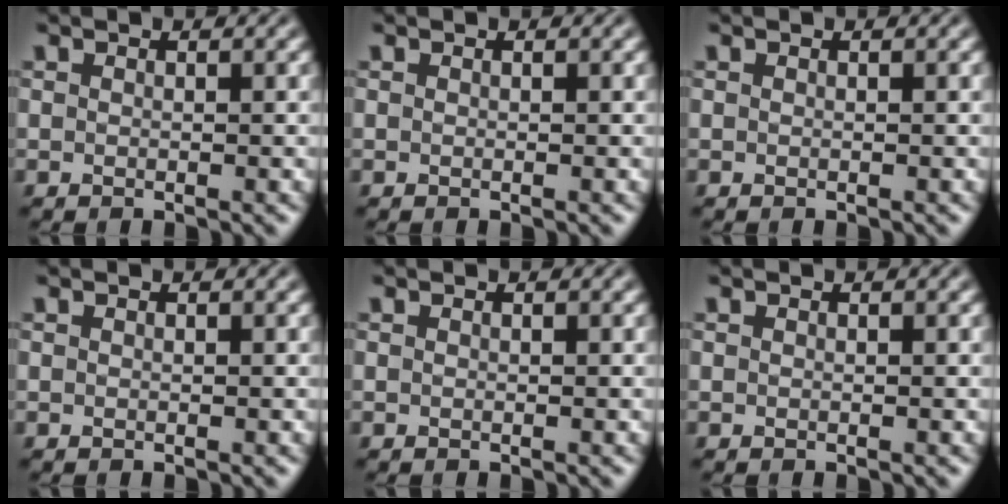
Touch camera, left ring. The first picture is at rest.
{"total": 0.0}
{"total": 0.0}
{"total": 0.0}
{"total": 0.0}
{"total": 0.0}